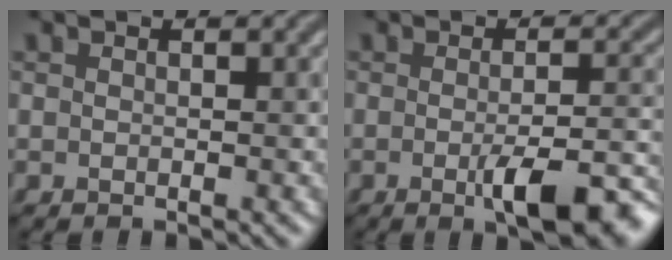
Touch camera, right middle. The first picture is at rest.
{"total": 6.7, "force": [-2.5, 1.7, 6.0], "torque": [-0.089, -0.004, -0.035]}